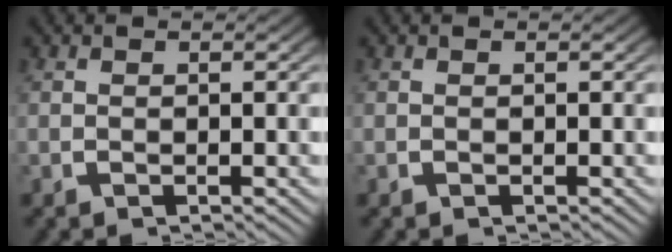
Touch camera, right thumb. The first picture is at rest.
{"total": 0.0}